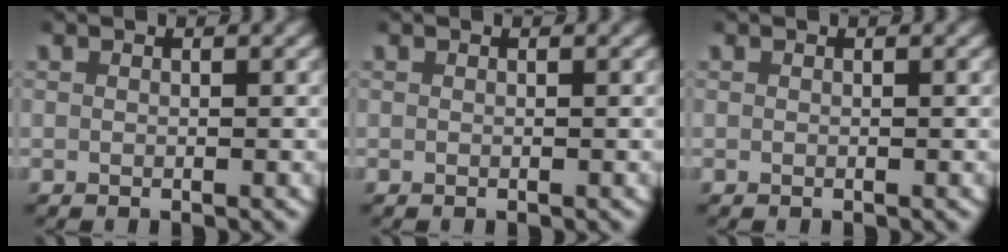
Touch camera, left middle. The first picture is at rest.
{"total": 0.0}
{"total": 0.0}